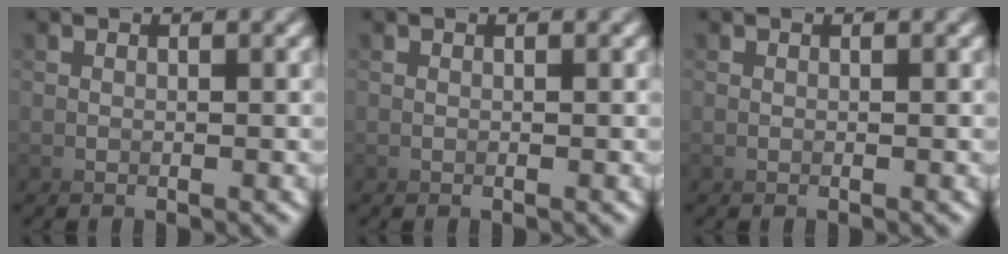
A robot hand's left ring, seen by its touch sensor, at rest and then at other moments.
{"total": 0.0}
{"total": 0.0}